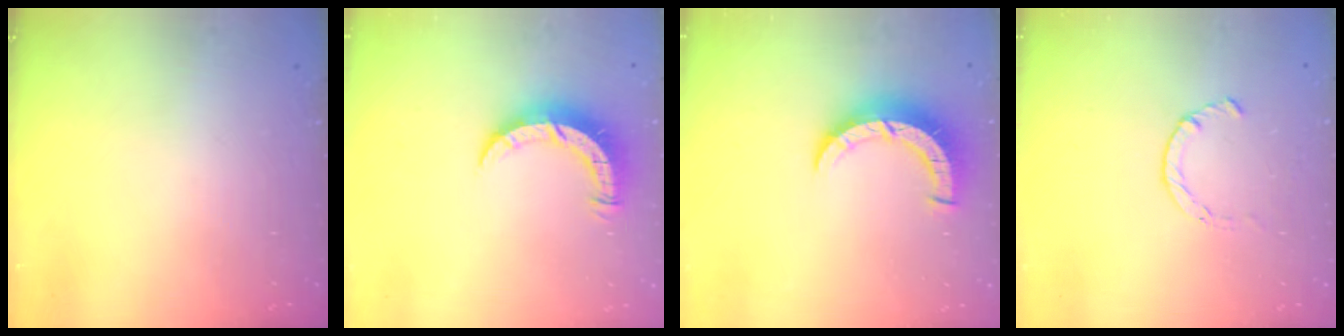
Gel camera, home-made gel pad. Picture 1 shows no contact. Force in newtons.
{"total": 8.2, "press": 8.2, "slide": 1.0}
{"total": 8.3, "press": 8.3, "slide": 0.6}
{"total": 3.7, "press": 3.6, "slide": 0.5}